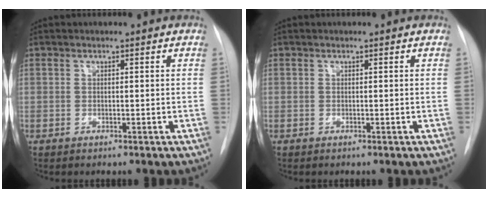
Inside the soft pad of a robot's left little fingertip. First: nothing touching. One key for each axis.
{"total": 0.0}